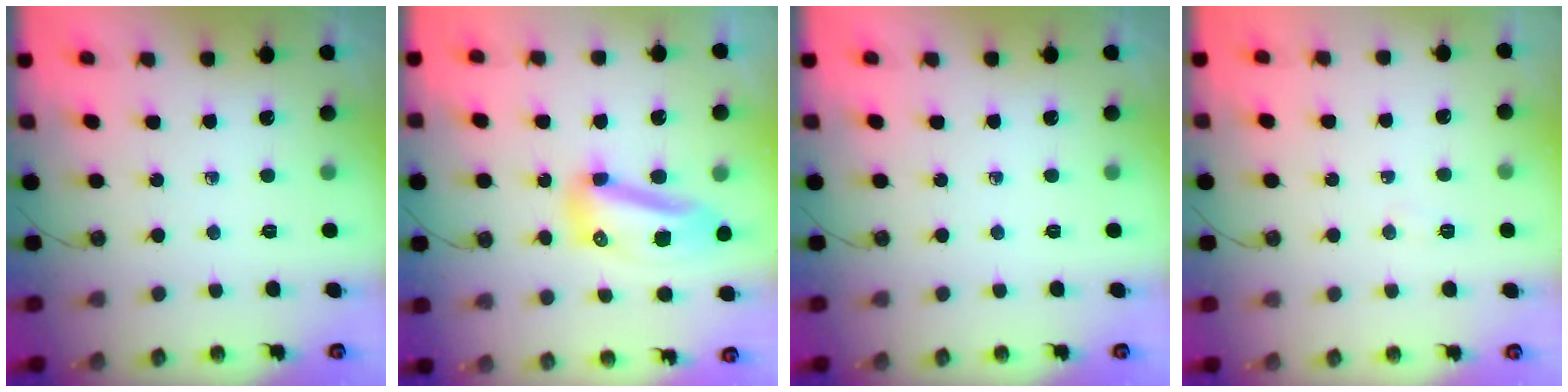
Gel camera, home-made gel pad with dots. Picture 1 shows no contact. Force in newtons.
{"total": 12.0, "press": 11.9, "slide": 1.5}
{"total": 0.0}
{"total": 3.4, "press": 3.4, "slide": 0.4}